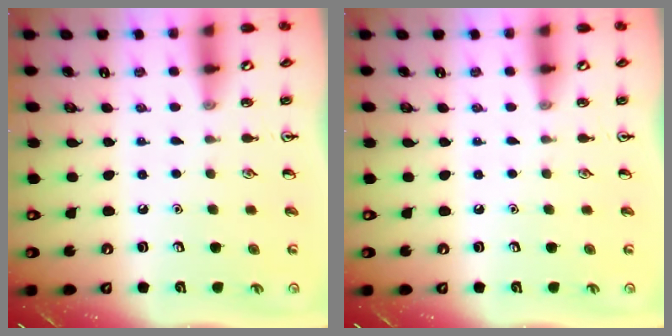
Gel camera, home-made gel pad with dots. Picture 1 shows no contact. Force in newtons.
{"total": 0.0}